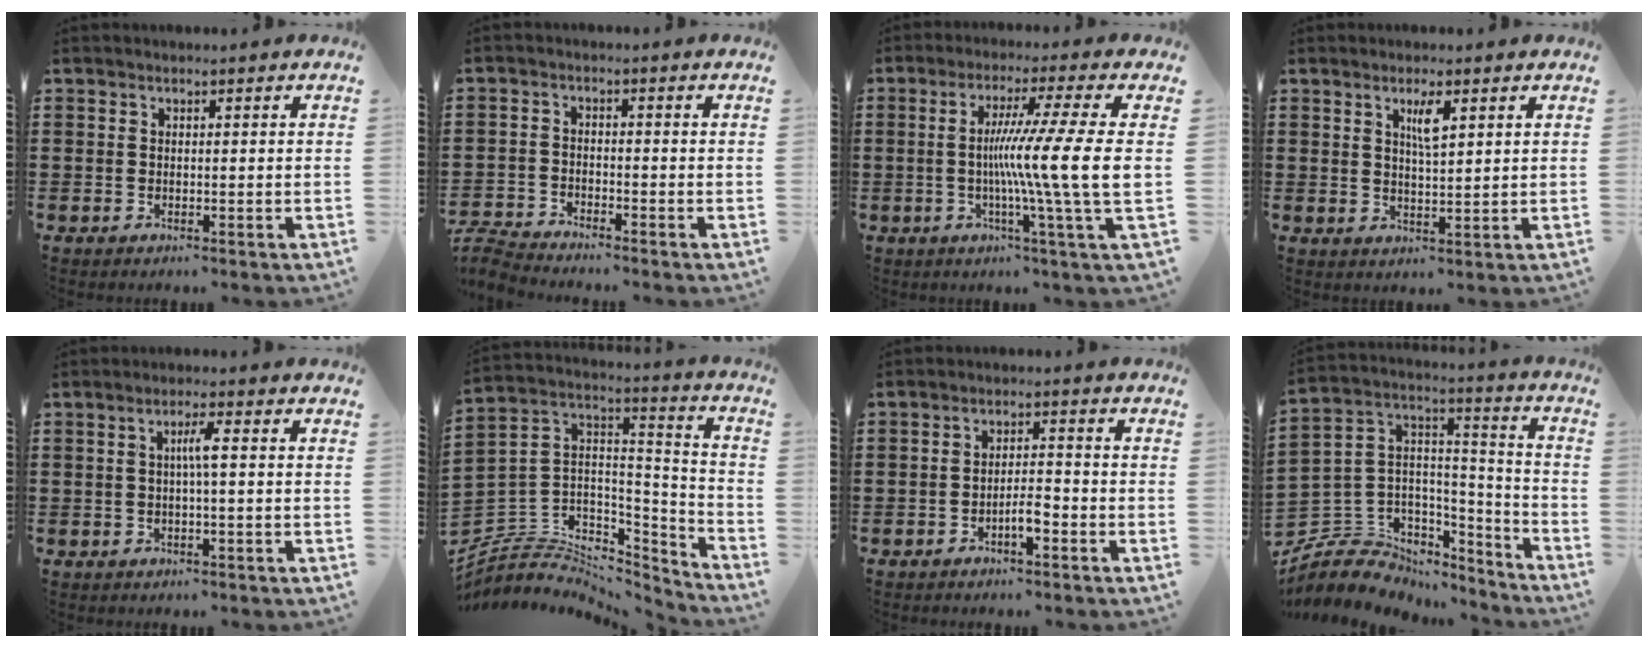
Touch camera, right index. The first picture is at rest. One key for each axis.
{"total": 3.4, "fx": -3.3, "fy": 0.0, "fz": 0.3, "tx": -0.024, "ty": -0.004, "tz": -0.075}
{"total": 12.7, "fx": -0.4, "fy": -1.6, "fz": 12.6, "tx": -0.240, "ty": -0.019, "tz": -0.020}
{"total": 3.4, "fx": 1.7, "fy": 0.8, "fz": 2.9, "tx": -0.046, "ty": -0.001, "tz": 0.023}
{"total": 2.7, "fx": 0.0, "fy": -0.1, "fz": 2.7, "tx": -0.052, "ty": -0.001, "tz": -0.004}
{"total": 4.8, "fx": -3.2, "fy": 3.5, "fz": 0.9, "tx": -0.047, "ty": -0.020, "tz": -0.068}
{"total": 3.1, "fx": -1.8, "fy": 0.9, "fz": 2.4, "tx": -0.049, "ty": 0.003, "tz": -0.036}
{"total": 7.6, "fx": -4.7, "fy": 5.7, "fz": 1.6, "tx": -0.069, "ty": -0.009, "tz": -0.091}